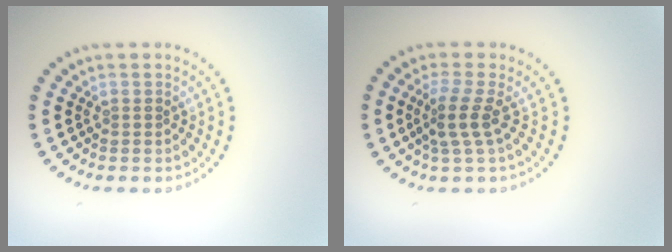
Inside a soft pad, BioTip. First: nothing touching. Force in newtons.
{"total": 2.6, "press": 2.0, "slide": 1.8}